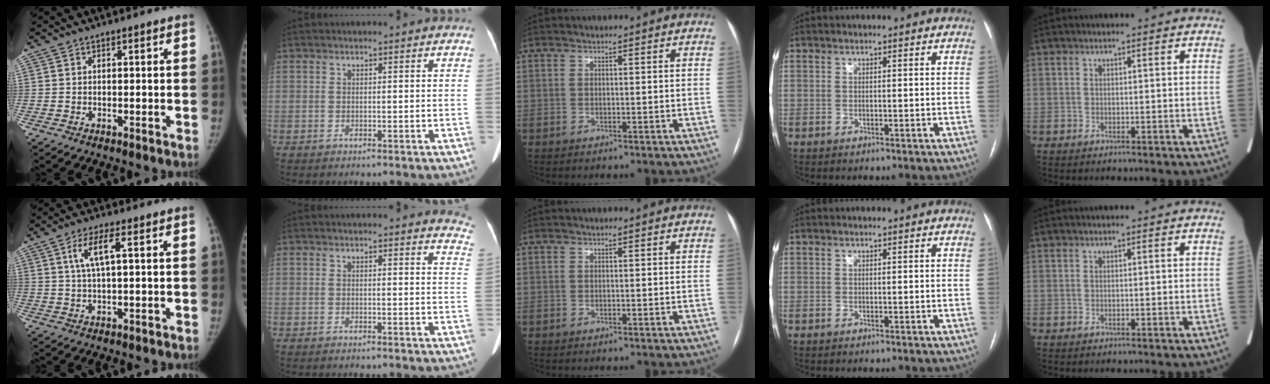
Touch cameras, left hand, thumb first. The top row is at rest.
{"thumb": {"total": 5.2, "force": [1.6, 1.0, 4.8], "torque": [-0.110, 0.007, 0.034]}, "index": {"total": 5.9, "force": [5.7, 1.3, 0.5], "torque": [0.026, -0.028, 0.021]}}